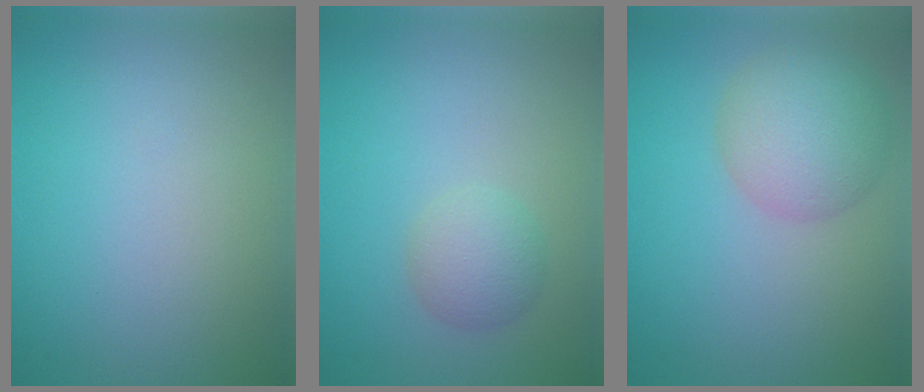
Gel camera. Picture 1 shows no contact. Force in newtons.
{"total": 2.5, "press": 2.5, "slide": 0.1}
{"total": 5.2, "press": 5.2, "slide": 0.4}